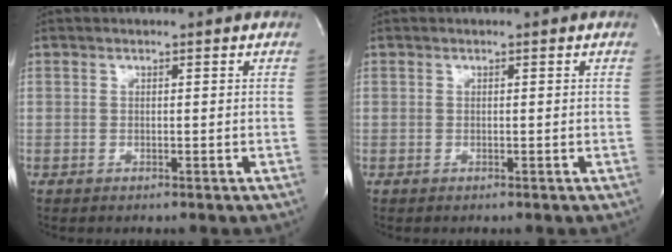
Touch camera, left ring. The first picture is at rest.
{"total": 0.0}